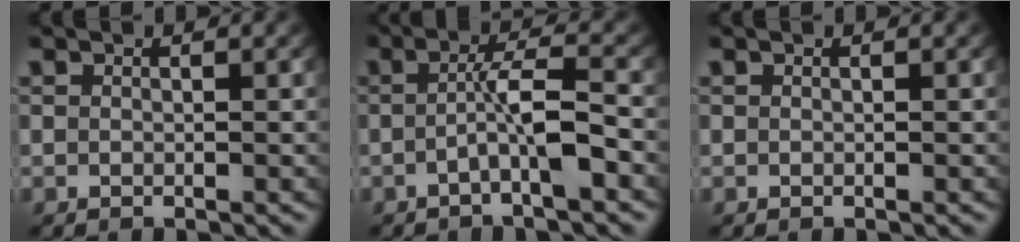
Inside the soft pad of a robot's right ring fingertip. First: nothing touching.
{"total": 3.5, "force": [-1.4, 0.2, 3.2], "torque": [-0.057, -0.005, -0.021]}
{"total": 0.0}